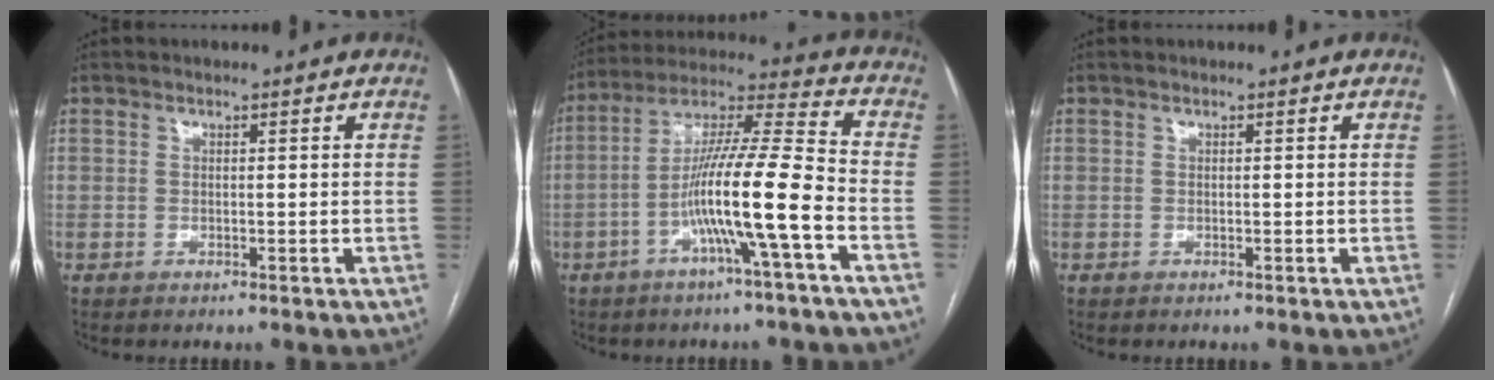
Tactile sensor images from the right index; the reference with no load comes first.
{"total": 14.1, "force": [-4.8, -0.4, 13.2], "torque": [-0.240, 0.012, -0.092]}
{"total": 0.0}